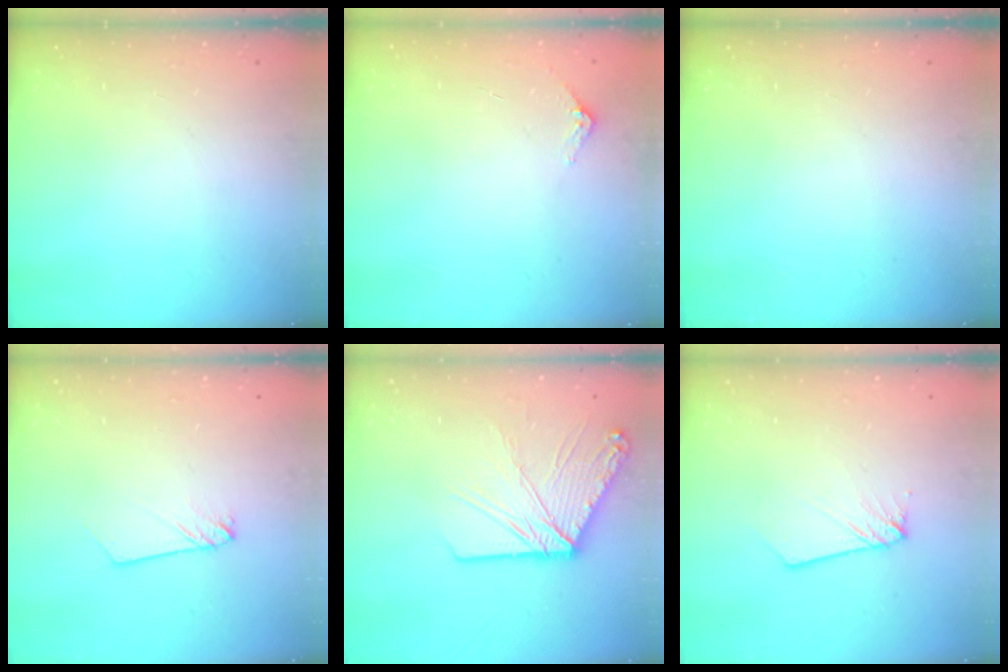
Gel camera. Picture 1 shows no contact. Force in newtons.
{"total": 2.9, "press": 2.9, "slide": 0.2}
{"total": 0.0}
{"total": 2.2, "press": 2.2, "slide": 0.1}
{"total": 14.4, "press": 14.3, "slide": 2.1}
{"total": 2.6, "press": 2.6, "slide": 0.2}